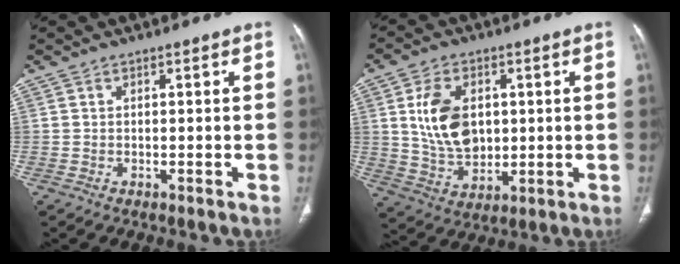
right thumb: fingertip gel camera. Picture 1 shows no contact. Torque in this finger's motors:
{"motor_torque": [-0.55, 0.93, 0.82, 0.51, 0.14]}